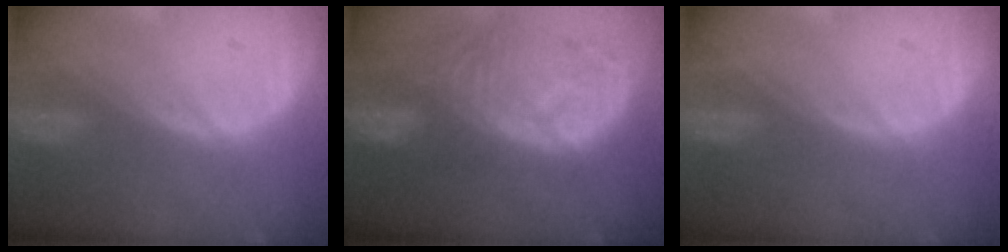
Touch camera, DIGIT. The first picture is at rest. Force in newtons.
{"total": 11.3, "press": 9.9, "slide": 5.6}
{"total": 0.0}